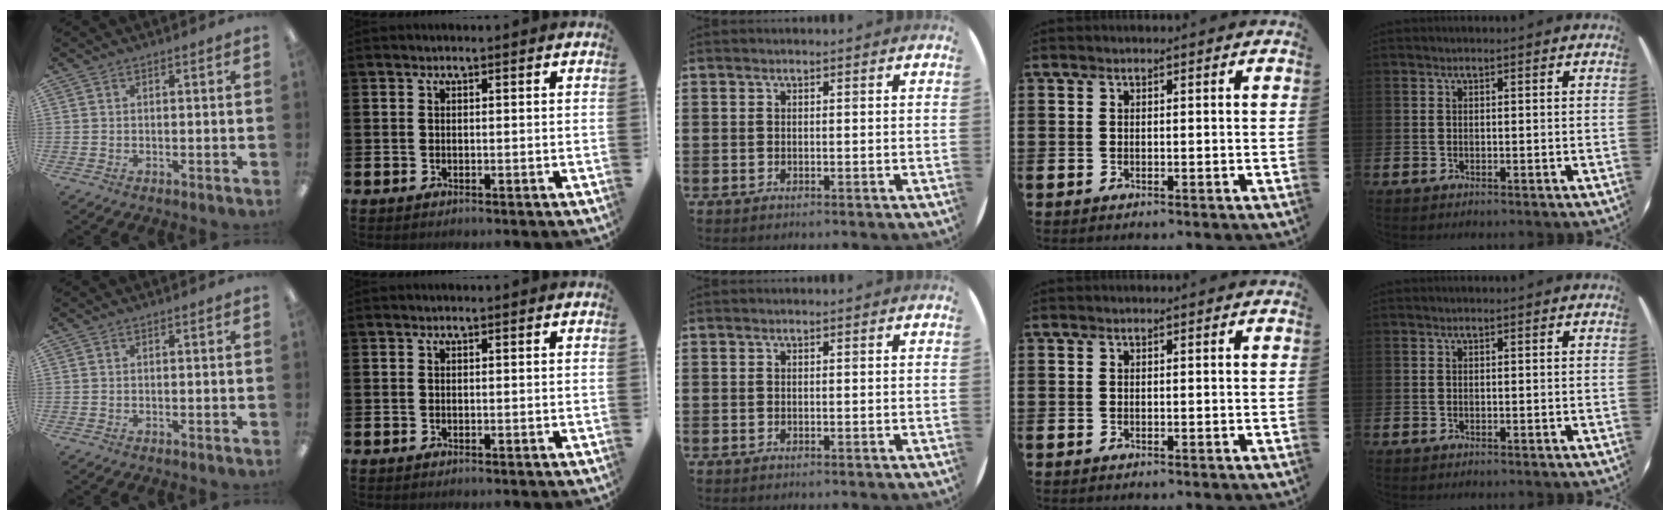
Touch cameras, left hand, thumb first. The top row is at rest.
{}